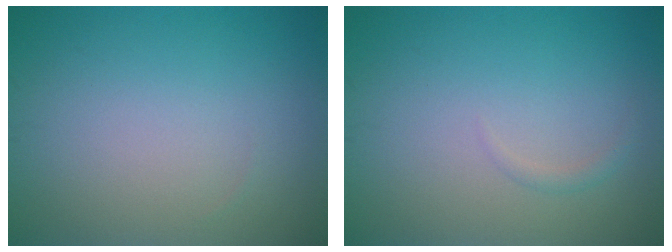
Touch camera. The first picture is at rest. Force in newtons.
{"total": 0.7, "press": 0.7, "slide": 0.1}